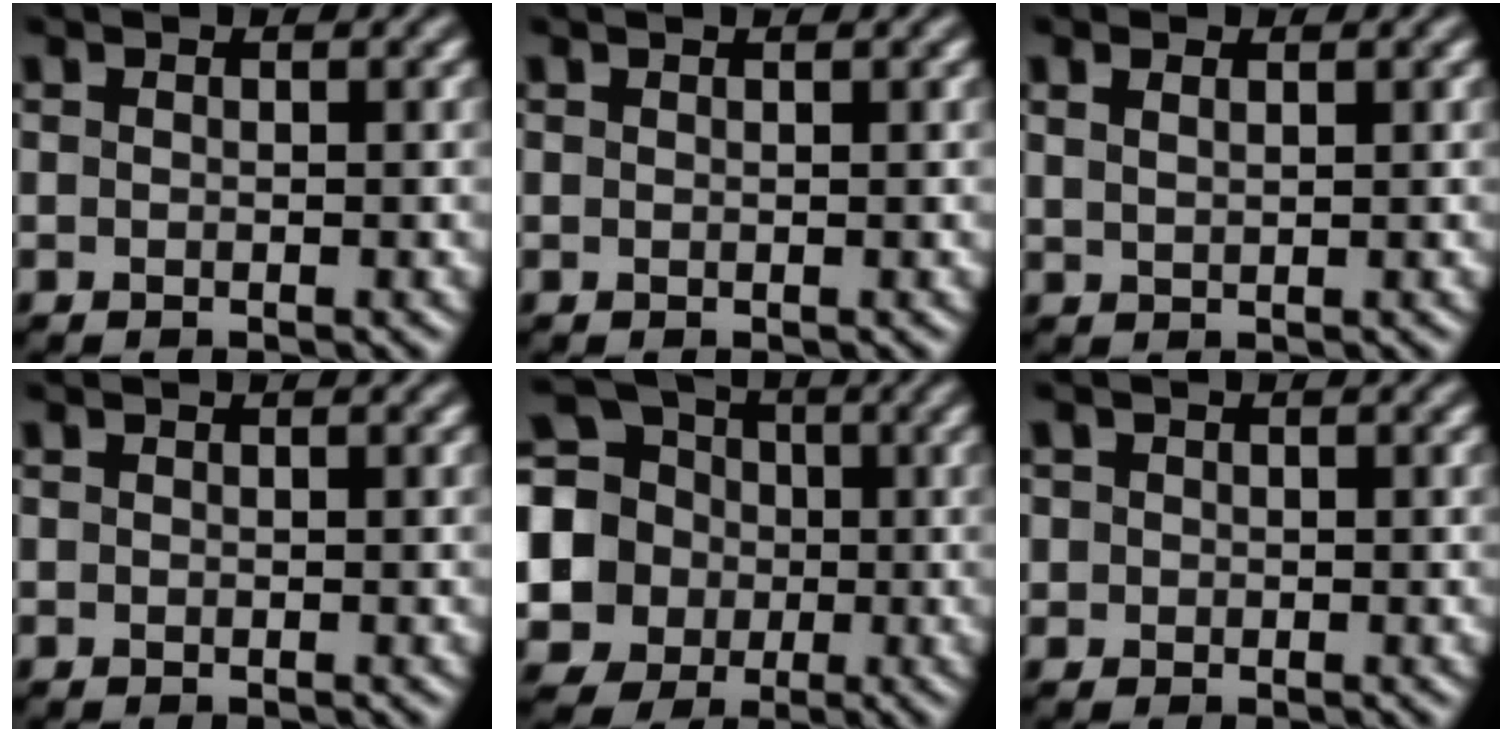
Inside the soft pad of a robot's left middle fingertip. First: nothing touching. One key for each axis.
{"total": 0.6, "fx": 0.5, "fy": 0.2, "fz": 0.3, "tx": -0.001, "ty": 0.003, "tz": 0.006}
{"total": 1.4, "fx": 1.0, "fy": 0.5, "fz": 0.9, "tx": -0.013, "ty": 0.000, "tz": 0.016}
{"total": 0.0}
{"total": 9.6, "fx": 0.0, "fy": 8.7, "fz": 3.9, "tx": -0.105, "ty": 0.000, "tz": -0.027}
{"total": 1.0, "fx": 0.2, "fy": 1.0, "fz": 0.2, "tx": 0.004, "ty": -0.002, "tz": 0.001}